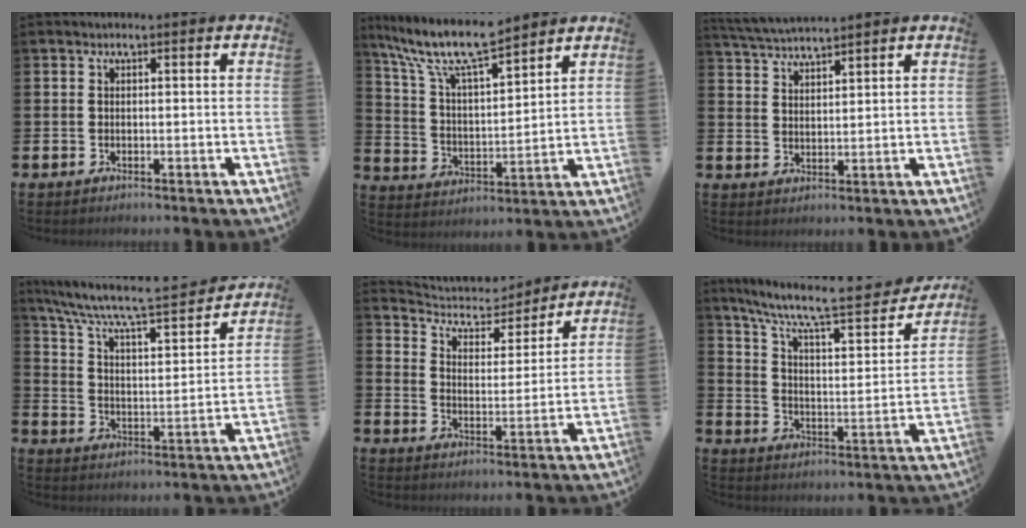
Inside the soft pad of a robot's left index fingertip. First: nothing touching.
{"total": 10.8, "force": [9.4, 1.9, 4.9], "torque": [-0.130, -0.050, 0.166]}
{"total": 4.0, "force": [3.9, -0.2, 0.3], "torque": [-0.019, -0.022, 0.070]}
{"total": 8.2, "force": [7.2, 1.3, 3.5], "torque": [-0.098, -0.054, 0.118]}
{"total": 5.6, "force": [5.1, 2.2, 0.7], "torque": [-0.039, -0.045, 0.082]}
{"total": 9.9, "force": [8.3, 2.0, 5.0], "torque": [-0.113, -0.064, 0.133]}